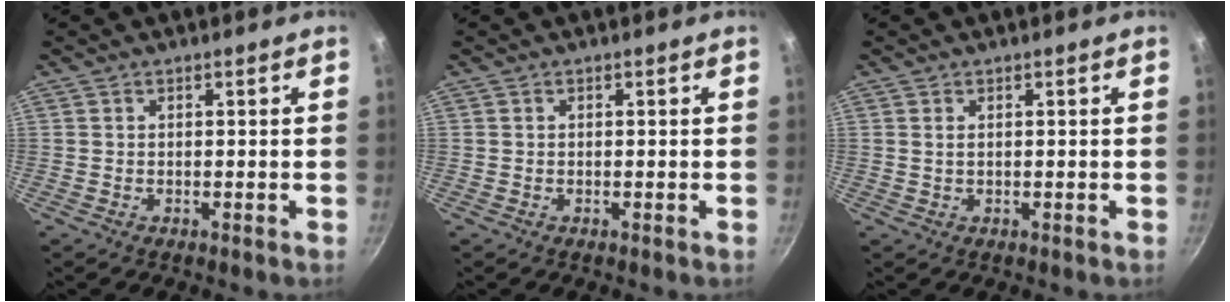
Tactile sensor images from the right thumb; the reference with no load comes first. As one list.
[{"total": 0.0}, {"total": 0.9, "force": [0.3, 0.4, 0.7], "torque": [-0.012, 0.001, 0.004]}]